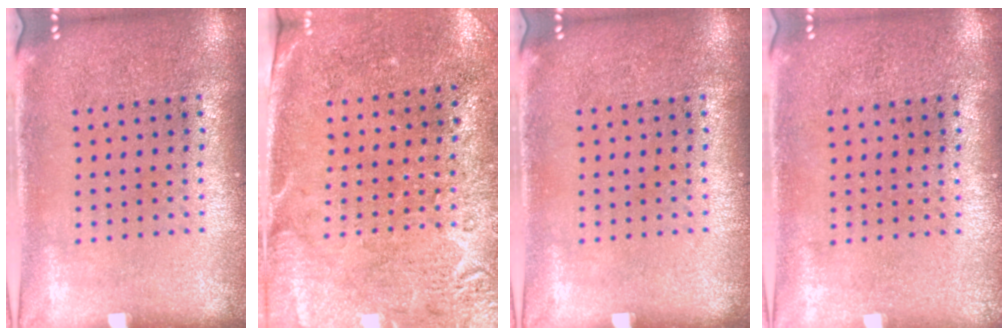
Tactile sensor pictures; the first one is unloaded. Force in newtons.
{"total": 2.8, "press": 2.3, "slide": 1.5}
{"total": 0.0}
{"total": 0.0}